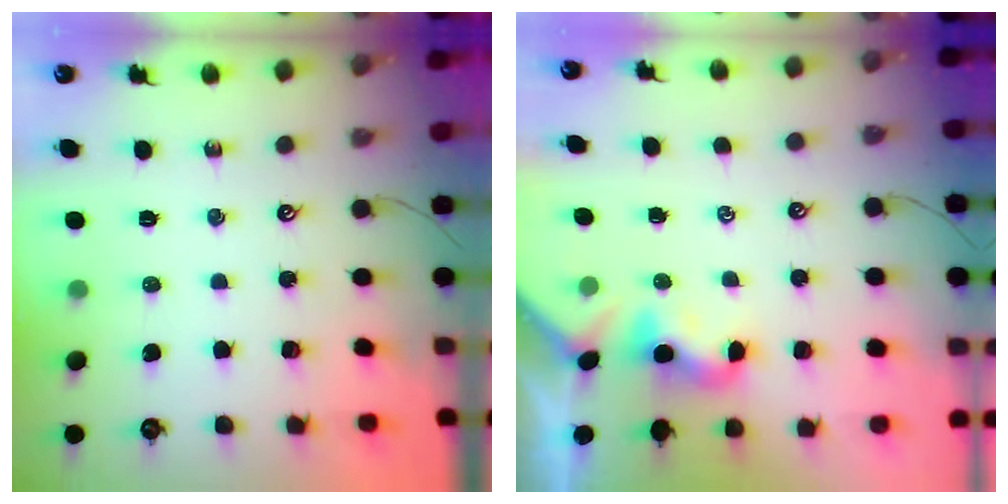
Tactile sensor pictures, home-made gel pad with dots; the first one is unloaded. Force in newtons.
{"total": 2.0, "press": 1.9, "slide": 0.5}